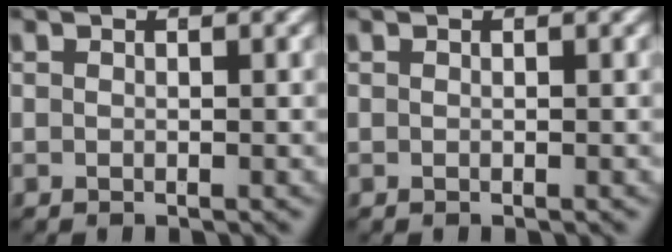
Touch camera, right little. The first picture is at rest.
{"total": 0.0}